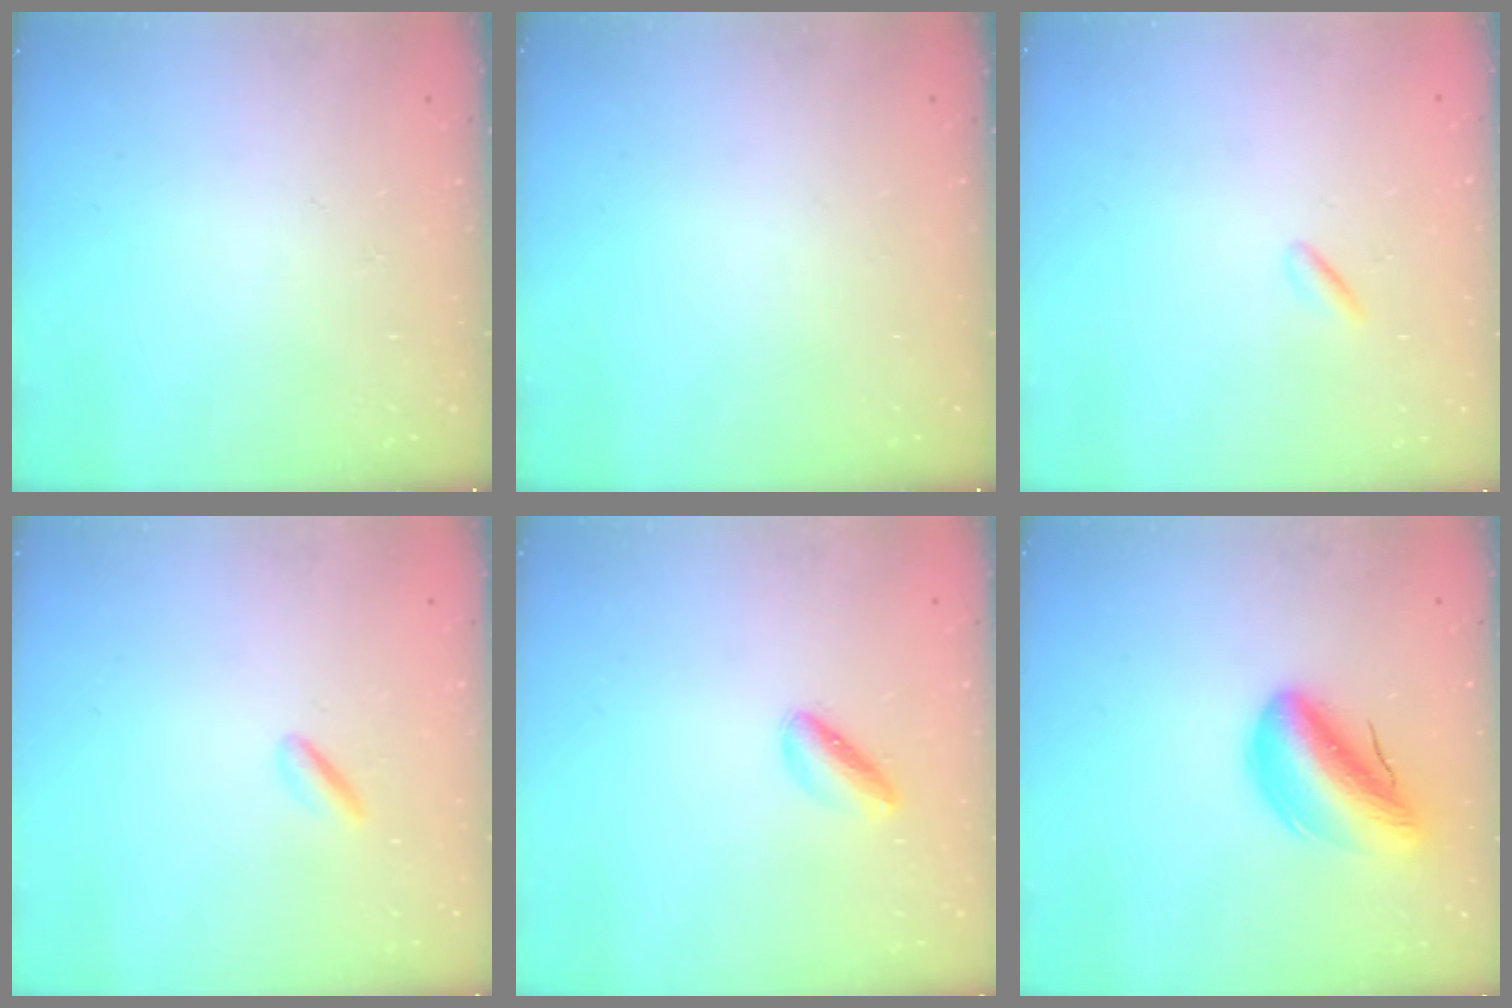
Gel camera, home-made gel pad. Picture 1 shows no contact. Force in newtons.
{"total": 0.0}
{"total": 0.5, "press": 0.4, "slide": 0.4}
{"total": 1.4, "press": 1.2, "slide": 0.8}
{"total": 2.9, "press": 2.8, "slide": 0.5}
{"total": 13.3, "press": 12.8, "slide": 3.6}